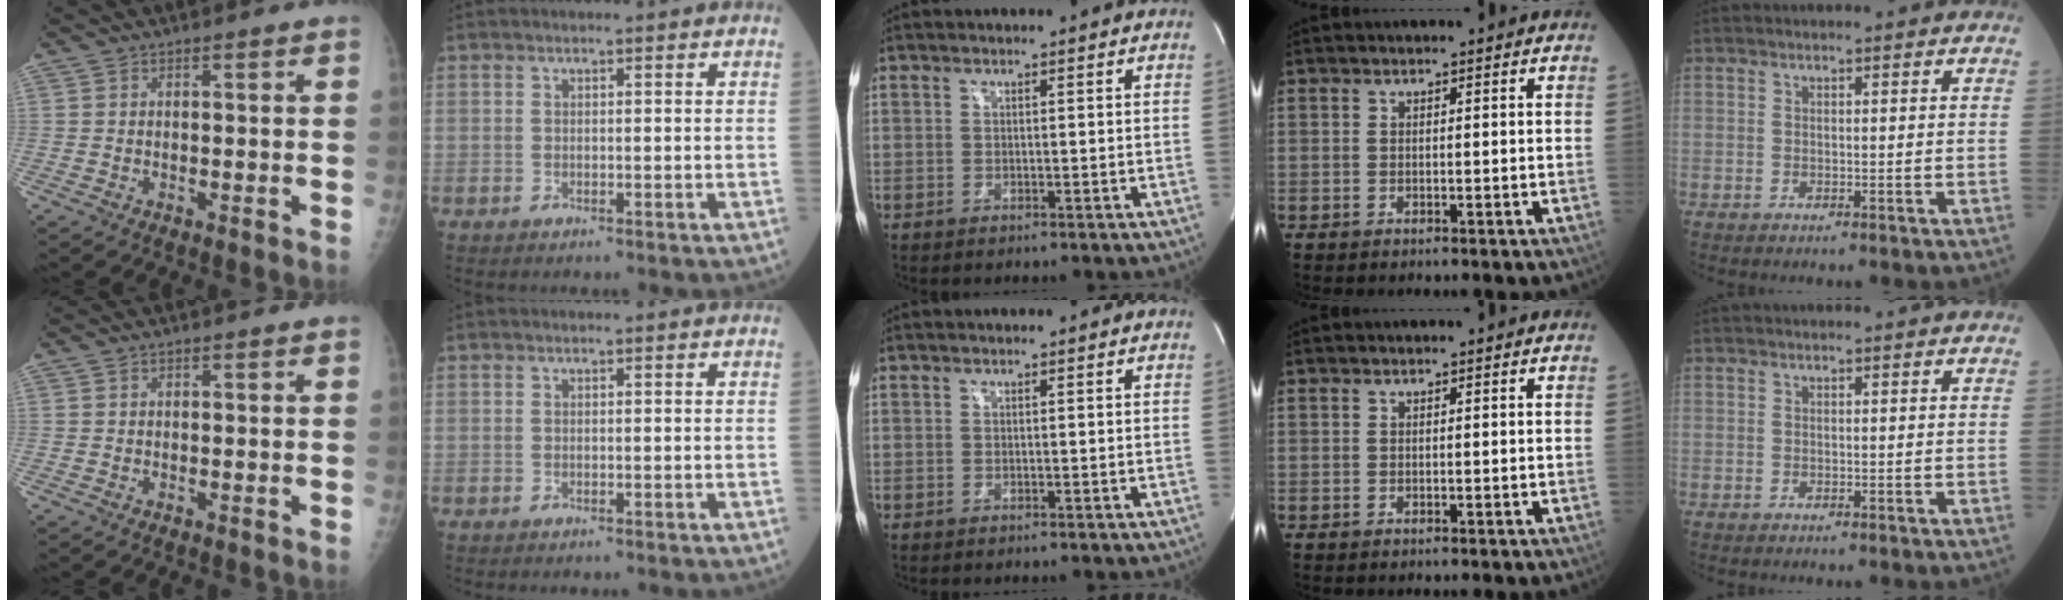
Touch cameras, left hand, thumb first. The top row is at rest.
{}